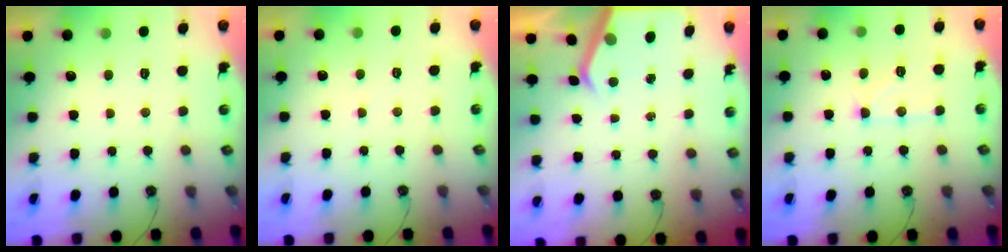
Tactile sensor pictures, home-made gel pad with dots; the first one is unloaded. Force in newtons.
{"total": 2.8, "press": 2.7, "slide": 0.4}
{"total": 4.9, "press": 4.9, "slide": 0.5}
{"total": 12.8, "press": 12.8, "slide": 0.8}